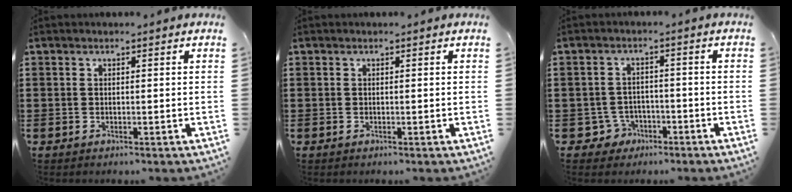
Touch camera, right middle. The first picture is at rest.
{"total": 0.0}
{"total": 3.8, "force": [-2.4, 2.7, 0.9], "torque": [-0.033, 0.003, -0.053]}